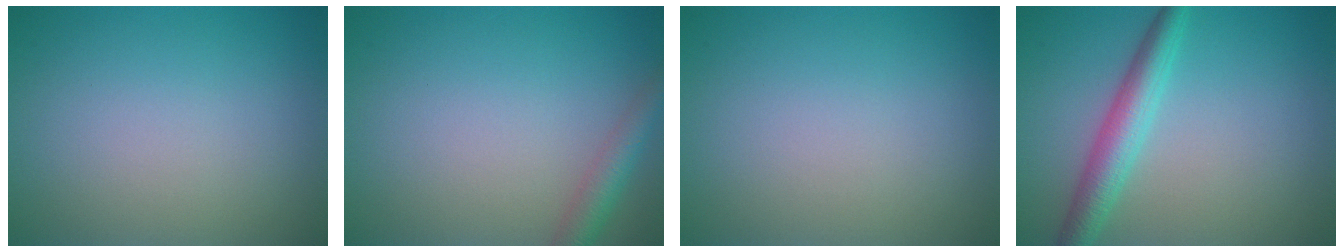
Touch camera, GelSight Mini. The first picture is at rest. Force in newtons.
{"total": 2.6, "press": 2.6, "slide": 0.1}
{"total": 0.0}
{"total": 3.9, "press": 3.9, "slide": 0.0}